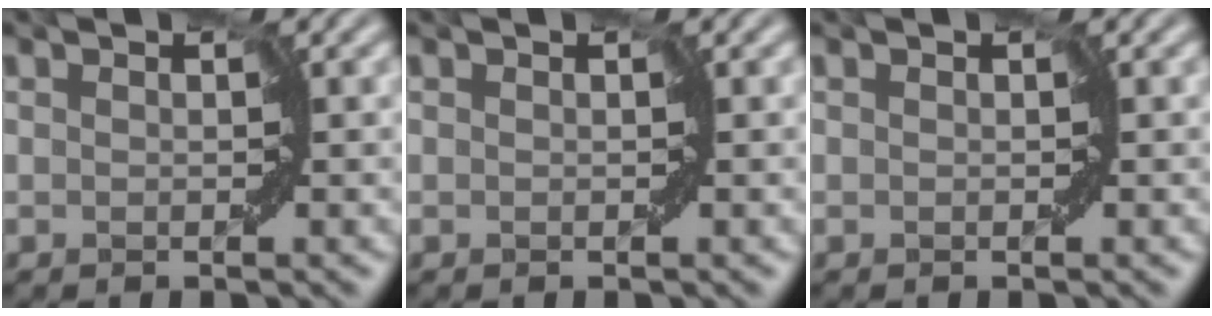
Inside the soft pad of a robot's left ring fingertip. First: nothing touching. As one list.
[{"total": 0.0}, {"total": 0.0}]